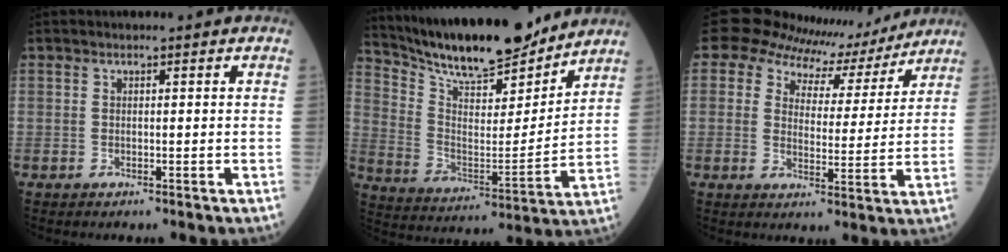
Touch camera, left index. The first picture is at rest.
{"total": 18.2, "force": [16.5, 3.0, 7.0], "torque": [-0.136, -0.016, 0.276]}
{"total": 10.2, "force": [9.1, 4.2, 2.0], "torque": [-0.036, 0.004, 0.116]}